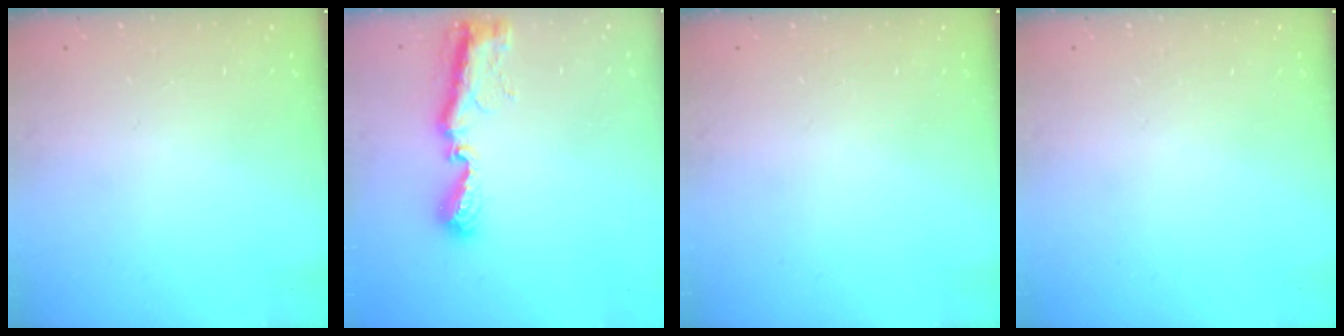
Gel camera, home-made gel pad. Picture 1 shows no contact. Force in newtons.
{"total": 9.9, "press": 9.9, "slide": 0.7}
{"total": 0.0}
{"total": 0.0}